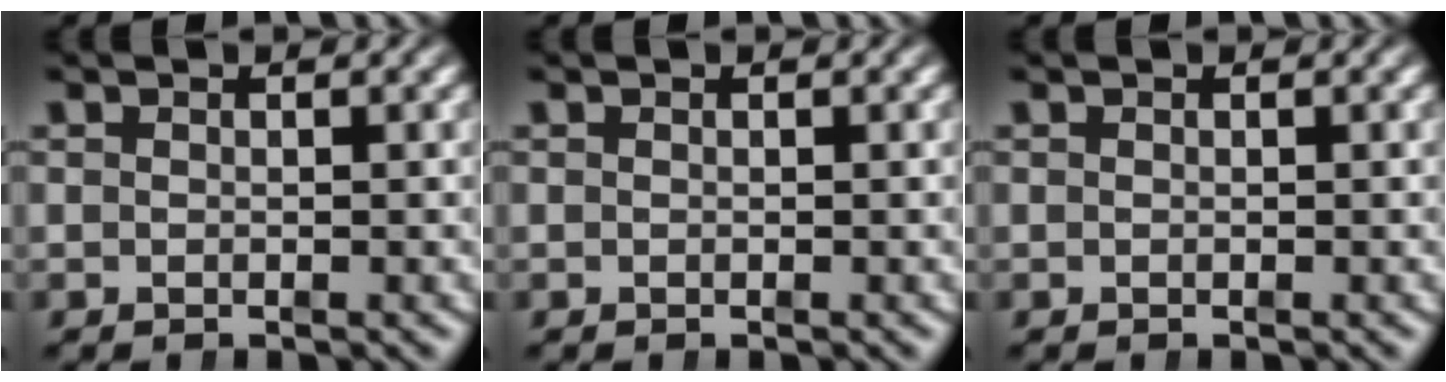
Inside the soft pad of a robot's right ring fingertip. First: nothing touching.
{"total": 0.0}
{"total": 0.0}